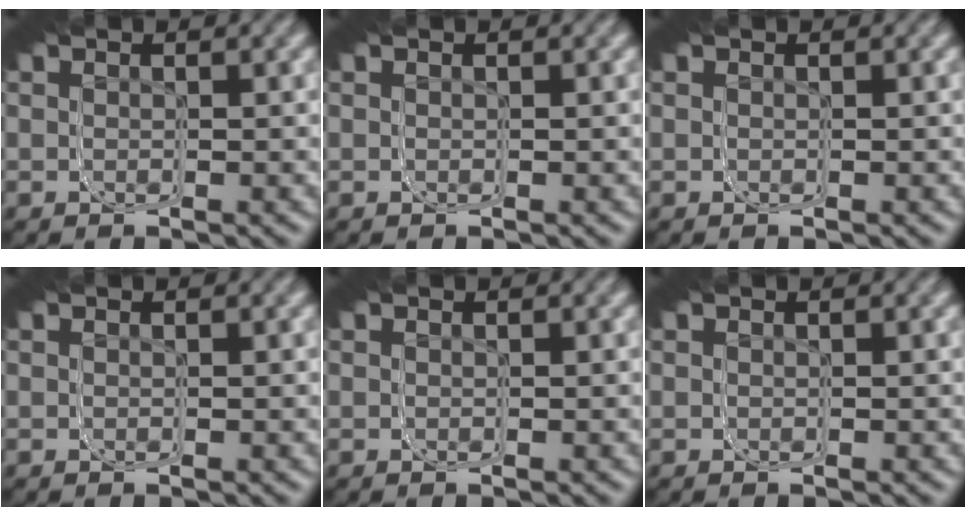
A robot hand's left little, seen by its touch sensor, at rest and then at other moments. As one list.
[{"total": 0.0}, {"total": 0.0}, {"total": 0.0}, {"total": 0.0}, {"total": 0.0}]